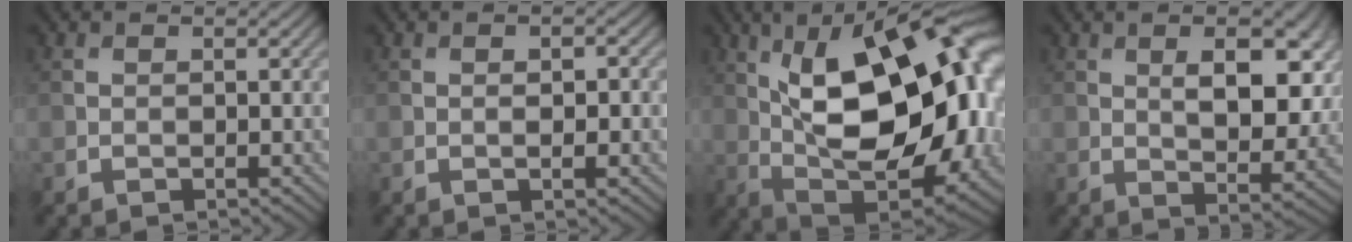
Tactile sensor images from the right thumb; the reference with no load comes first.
{"total": 2.2, "force": [0.0, 0.7, 2.1], "torque": [-0.036, -0.002, 0.001]}
{"total": 20.4, "force": [3.2, 9.8, 17.6], "torque": [-0.266, 0.030, 0.041]}
{"total": 10.1, "force": [2.4, 4.6, 8.7], "torque": [-0.132, -0.006, 0.039]}